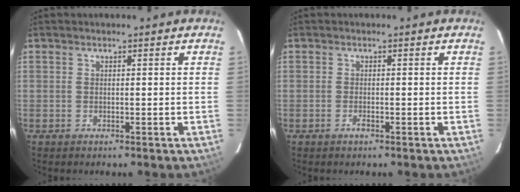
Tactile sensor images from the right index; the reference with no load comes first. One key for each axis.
{"total": 1.0, "fx": -0.6, "fy": 0.4, "fz": 0.7, "tx": -0.012, "ty": 0.000, "tz": -0.012}